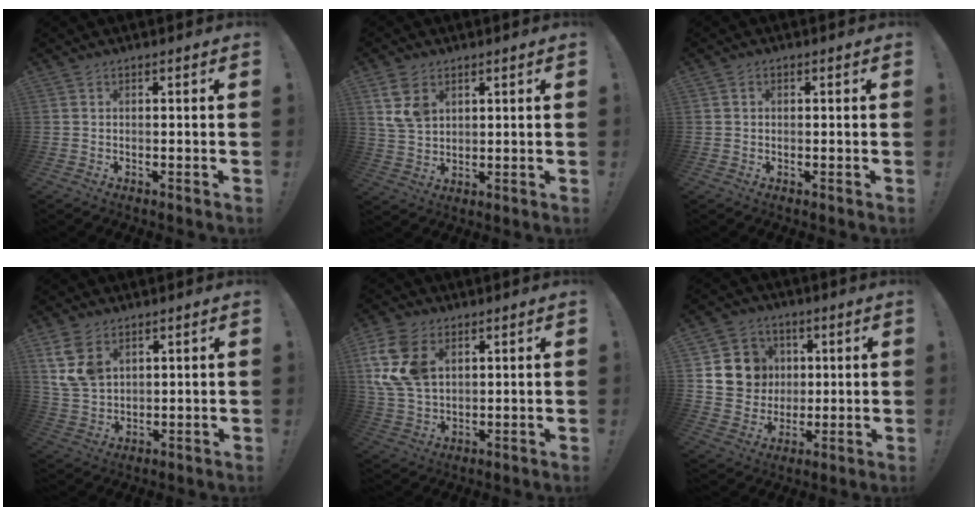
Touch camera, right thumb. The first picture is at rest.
{"total": 8.1, "force": [4.0, 5.6, 4.4], "torque": [-0.078, -0.013, 0.079]}
{"total": 0.8, "force": [0.0, 0.7, 0.3], "torque": [-0.005, 0.003, 0.001]}
{"total": 9.4, "force": [4.8, 6.5, 4.9], "torque": [-0.090, -0.016, 0.098]}
{"total": 14.7, "force": [5.2, 10.3, 9.1], "torque": [-0.178, -0.016, 0.104]}
{"total": 11.3, "force": [2.5, 10.6, 2.9], "torque": [-0.039, -0.005, 0.061]}